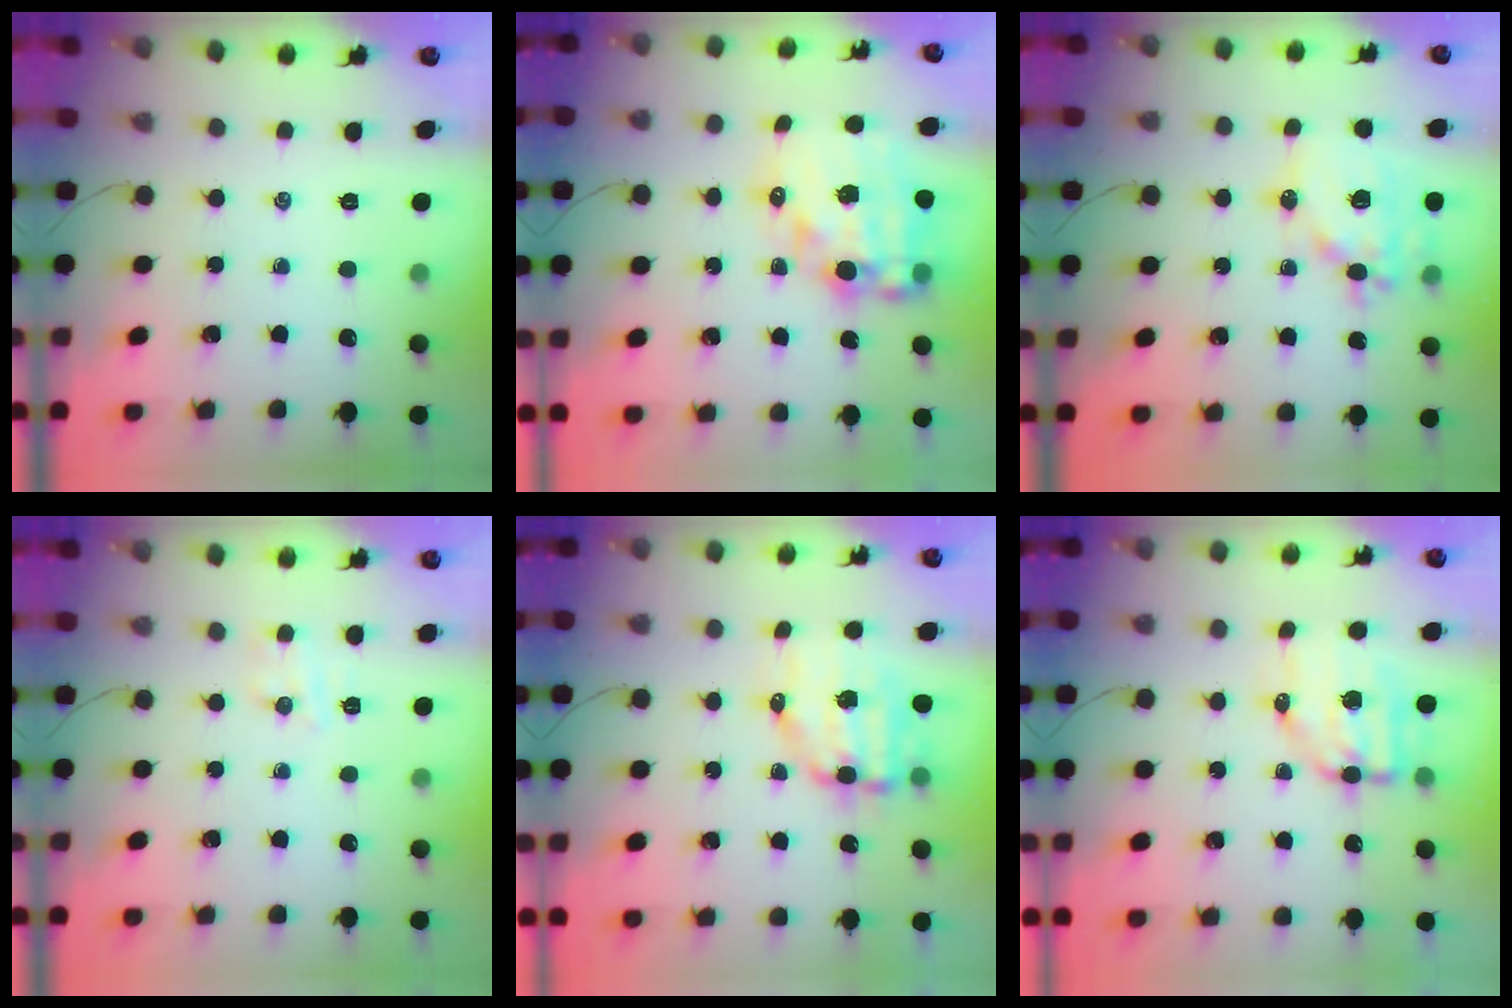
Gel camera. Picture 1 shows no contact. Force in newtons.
{"total": 17.1, "press": 16.6, "slide": 3.9}
{"total": 16.2, "press": 15.9, "slide": 3.2}
{"total": 4.0, "press": 3.9, "slide": 0.8}
{"total": 9.2, "press": 9.0, "slide": 1.9}
{"total": 7.8, "press": 7.7, "slide": 1.5}